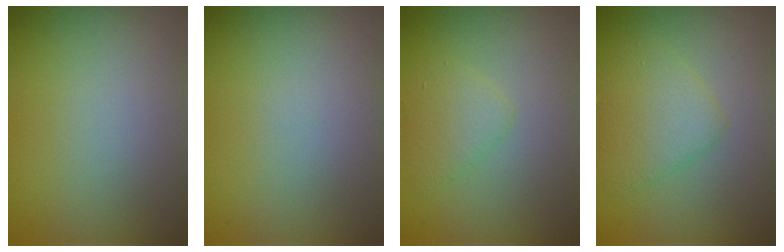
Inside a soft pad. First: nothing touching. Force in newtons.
{"total": 0.0}
{"total": 1.8, "press": 1.8, "slide": 0.1}
{"total": 3.1, "press": 3.1, "slide": 0.1}